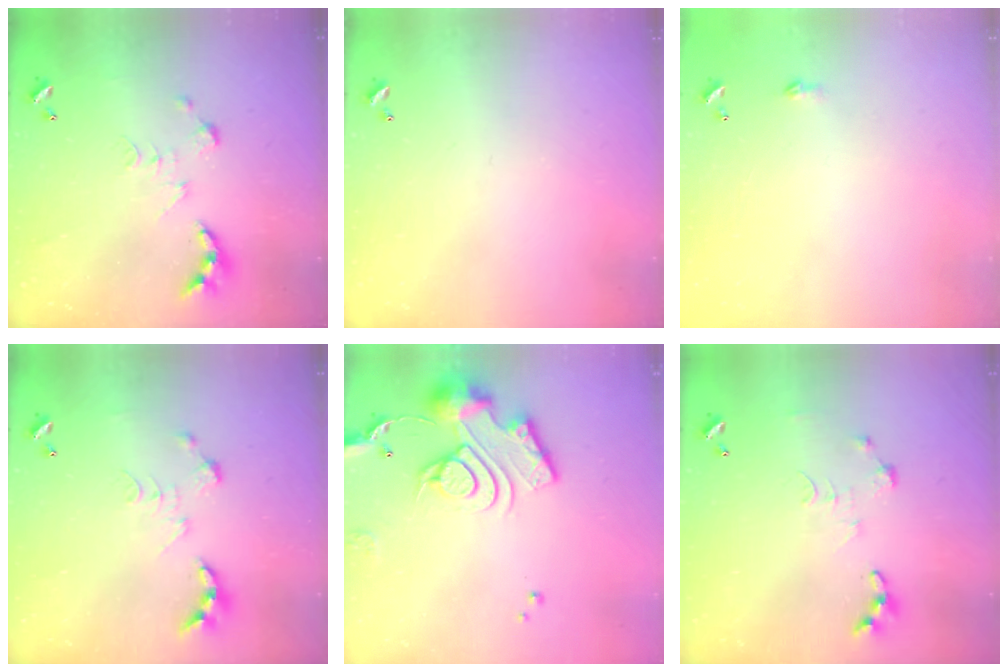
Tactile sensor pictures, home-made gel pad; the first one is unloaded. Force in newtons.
{"total": 0.0}
{"total": 2.2, "press": 2.2, "slide": 0.4}
{"total": 0.0}
{"total": 15.2, "press": 15.2, "slide": 1.5}
{"total": 0.7, "press": 0.7, "slide": 0.1}